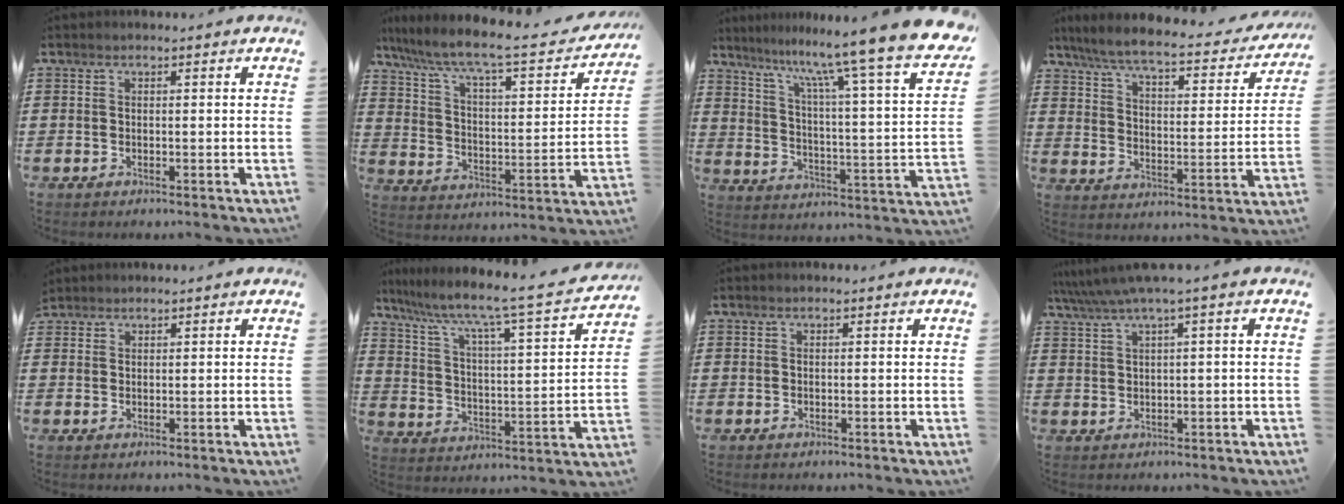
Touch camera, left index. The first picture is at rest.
{"total": 7.9, "force": [6.3, 0.8, 4.7], "torque": [-0.117, -0.044, 0.099]}
{"total": 11.3, "force": [9.5, -2.1, 5.6], "torque": [-0.127, -0.086, 0.143]}
{"total": 6.5, "force": [5.6, 0.4, 3.3], "torque": [-0.089, -0.038, 0.092]}
{"total": 1.2, "force": [1.2, 0.3, 0.1], "torque": [-0.004, 0.001, 0.023]}
{"total": 5.9, "force": [4.7, -0.2, 3.6], "torque": [-0.094, -0.047, 0.063]}
{"total": 0.0}
{"total": 3.1, "force": [0.9, -0.3, 3.0], "torque": [-0.058, -0.010, 0.013]}